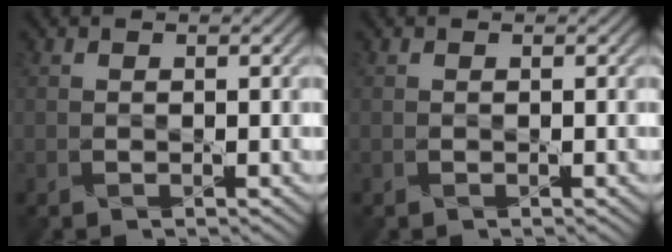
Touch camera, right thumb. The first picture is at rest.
{"total": 0.0}